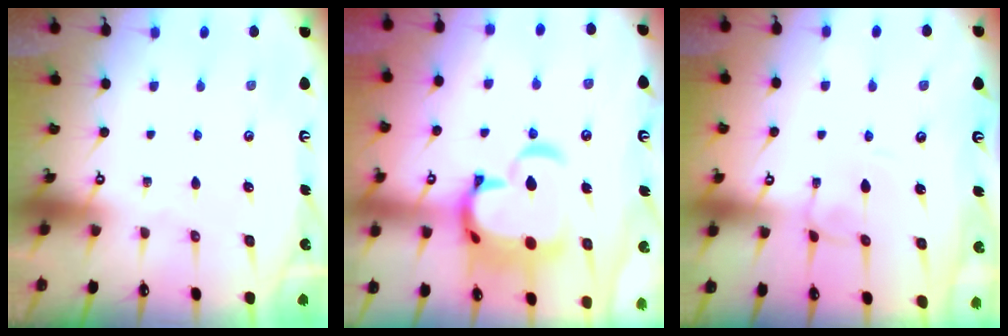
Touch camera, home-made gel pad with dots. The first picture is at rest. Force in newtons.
{"total": 10.4, "press": 10.3, "slide": 1.7}
{"total": 2.4, "press": 2.4, "slide": 0.3}